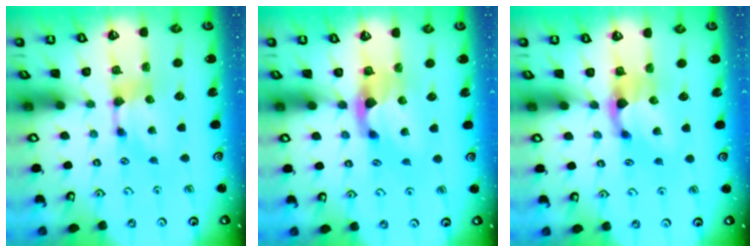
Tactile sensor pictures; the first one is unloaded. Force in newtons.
{"total": 2.2, "press": 1.9, "slide": 1.2}
{"total": 1.7, "press": 0.9, "slide": 1.4}